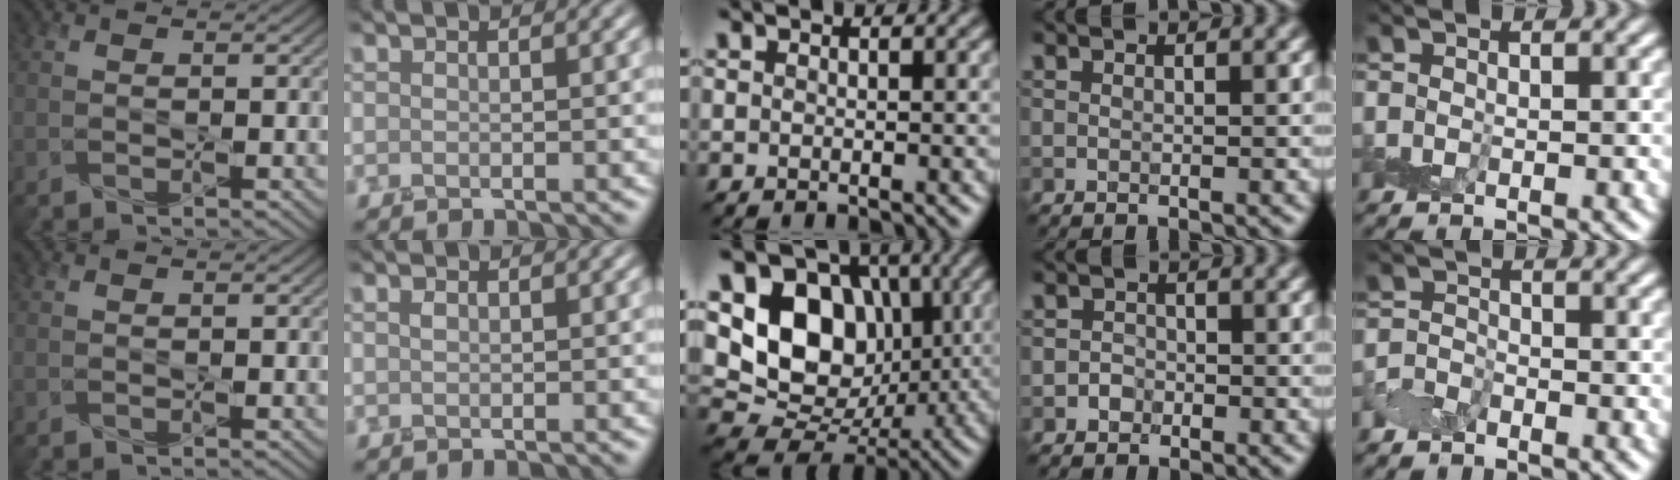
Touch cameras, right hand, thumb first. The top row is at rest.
{"index": {"total": 0.5, "force": [0.5, 0.3, 0.0], "torque": [-0.001, 0.005, 0.009]}, "middle": {"total": 10.0, "force": [1.9, 7.8, 5.9], "torque": [-0.110, -0.013, 0.024]}, "ring": {"total": 1.1, "force": [-0.5, 1.0, 0.2], "torque": [0.006, 0.001, -0.009]}, "little": {"total": 1.4, "force": [-1.0, 1.0, 0.3], "torque": [-0.007, 0.005, -0.025]}}